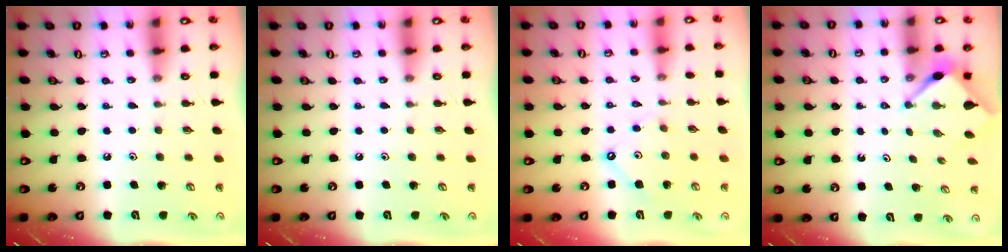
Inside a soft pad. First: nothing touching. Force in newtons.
{"total": 0.0}
{"total": 5.1, "press": 5.1, "slide": 0.6}
{"total": 2.9, "press": 2.8, "slide": 0.3}